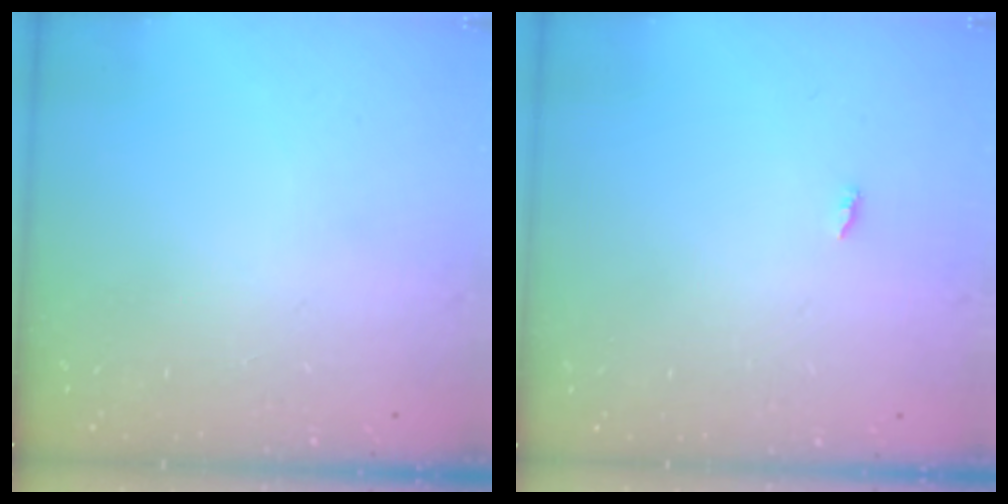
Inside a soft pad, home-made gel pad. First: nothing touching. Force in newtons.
{"total": 1.8, "press": 1.8, "slide": 0.2}